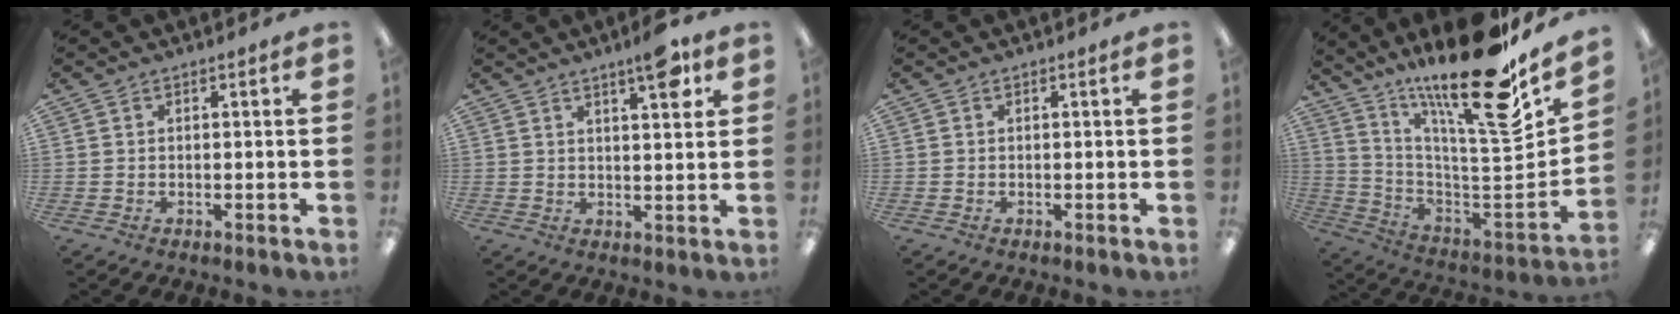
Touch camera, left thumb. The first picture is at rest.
{"total": 7.8, "force": [4.9, 2.2, 5.7], "torque": [-0.073, -0.022, 0.074]}
{"total": 0.0}
{"total": 25.5, "force": [18.6, 4.4, 16.8], "torque": [-0.246, -0.144, 0.297]}